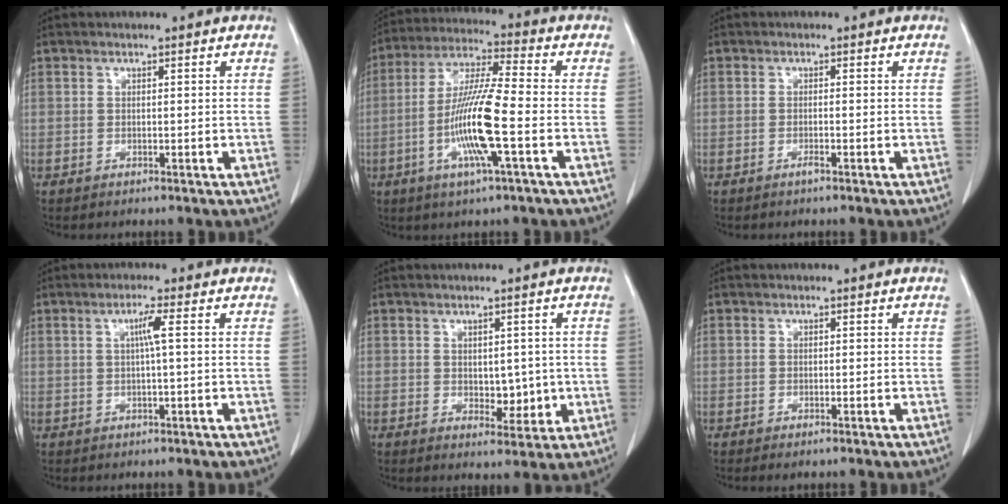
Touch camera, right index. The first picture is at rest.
{"total": 12.8, "force": [-3.4, 0.4, 12.3], "torque": [-0.246, -0.006, -0.071]}
{"total": 1.0, "force": [-0.7, 0.0, 0.7], "torque": [-0.017, 0.000, -0.012]}
{"total": 2.5, "force": [0.4, -0.5, 2.5], "torque": [-0.047, 0.002, 0.007]}
{"total": 4.3, "force": [-0.3, 2.6, 3.4], "torque": [-0.037, -0.001, 0.007]}
{"total": 1.2, "force": [-0.9, 0.3, 0.8], "torque": [-0.013, -0.003, -0.010]}